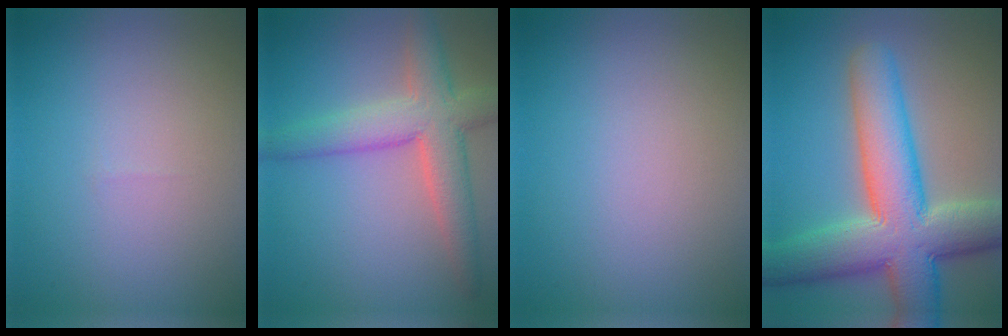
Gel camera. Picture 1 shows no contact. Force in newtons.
{"total": 6.0, "press": 5.9, "slide": 0.5}
{"total": 0.0}
{"total": 11.3, "press": 11.3, "slide": 0.5}